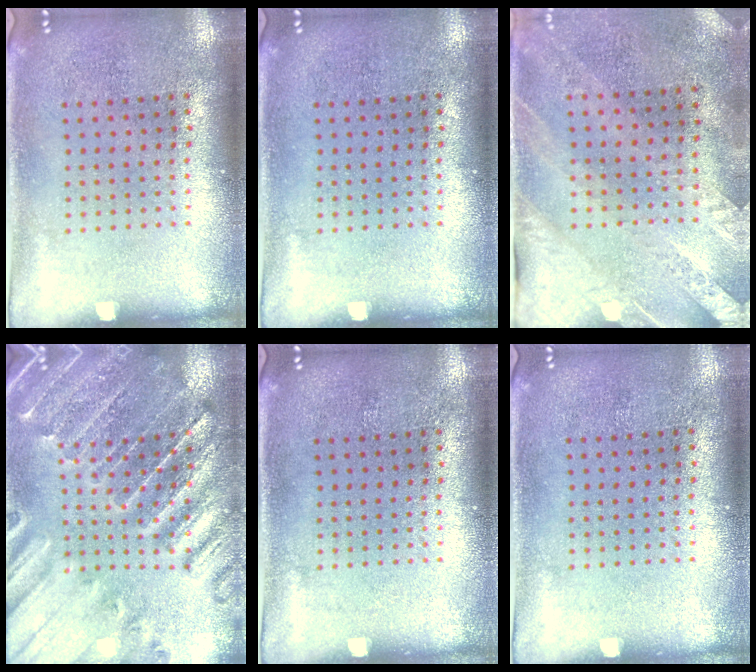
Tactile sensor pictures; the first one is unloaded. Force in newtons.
{"total": 0.0}
{"total": 2.5, "press": 2.1, "slide": 1.3}
{"total": 1.8, "press": 1.8, "slide": 0.3}
{"total": 0.0}
{"total": 0.0}